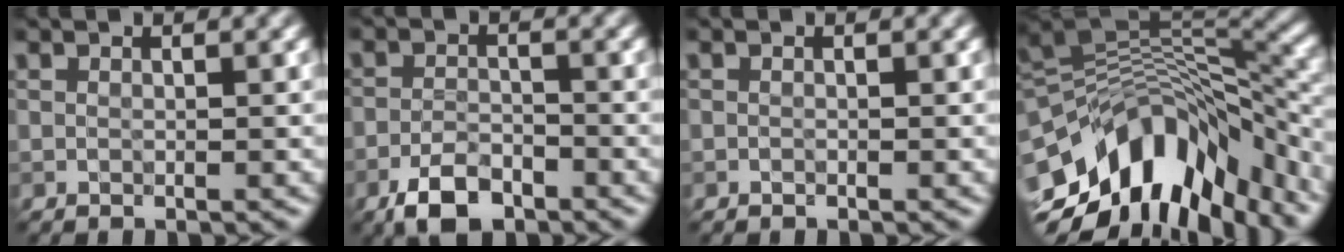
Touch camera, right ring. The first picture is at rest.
{"total": 4.1, "force": [-2.9, 1.7, 2.5], "torque": [-0.041, -0.001, -0.058]}
{"total": 0.0}
{"total": 12.1, "force": [-5.4, 6.4, 8.8], "torque": [-0.150, 0.011, -0.090]}